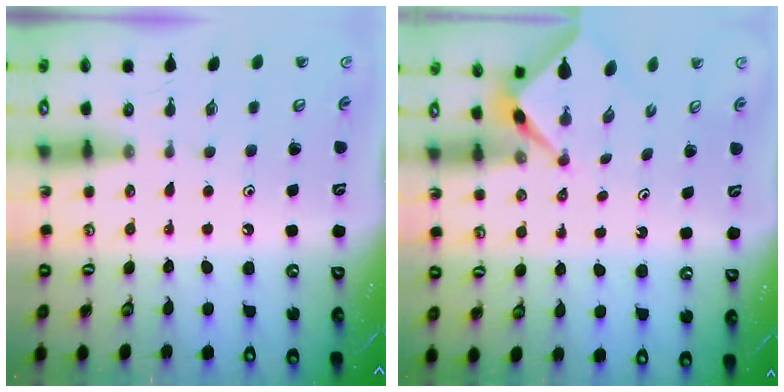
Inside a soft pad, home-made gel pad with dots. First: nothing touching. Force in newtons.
{"total": 2.3, "press": 2.3, "slide": 0.3}